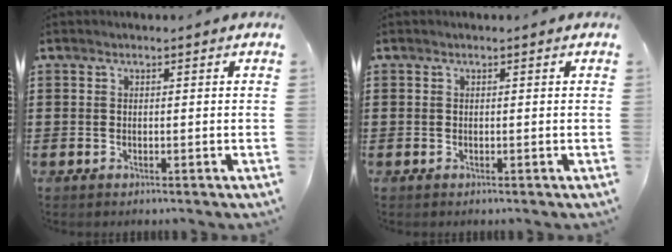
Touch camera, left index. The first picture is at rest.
{"total": 0.0}